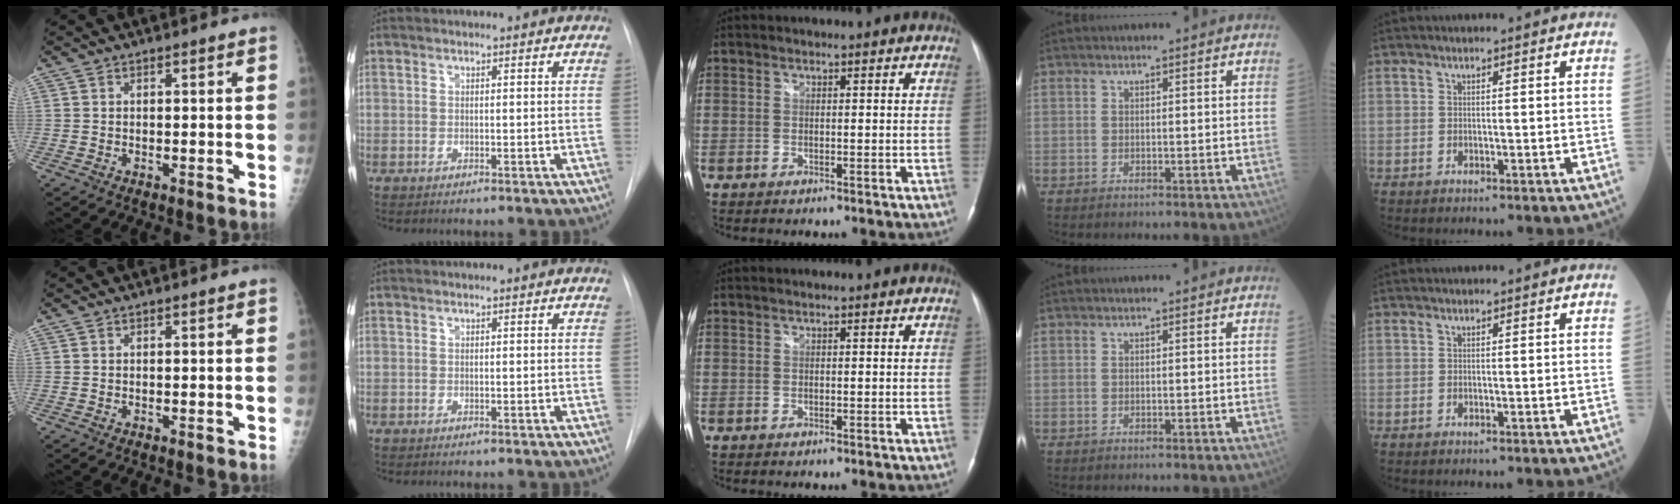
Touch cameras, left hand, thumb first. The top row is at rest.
{}